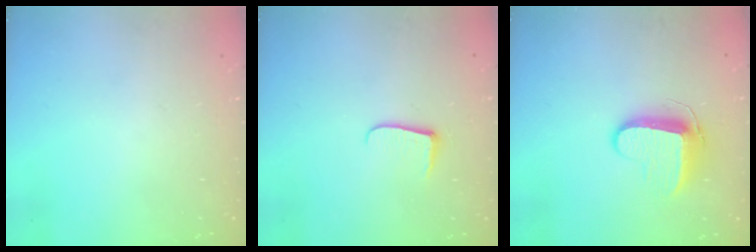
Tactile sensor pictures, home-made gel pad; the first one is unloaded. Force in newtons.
{"total": 6.2, "press": 6.1, "slide": 0.7}
{"total": 9.0, "press": 9.0, "slide": 0.5}